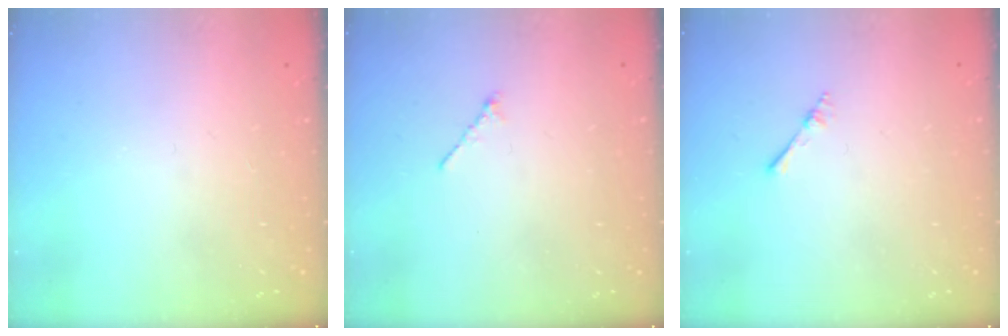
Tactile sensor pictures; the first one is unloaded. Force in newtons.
{"total": 0.8, "press": 0.7, "slide": 0.4}
{"total": 2.2, "press": 2.2, "slide": 0.3}